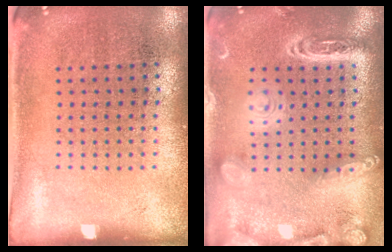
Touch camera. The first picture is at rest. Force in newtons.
{"total": 2.7, "press": 2.7, "slide": 0.2}